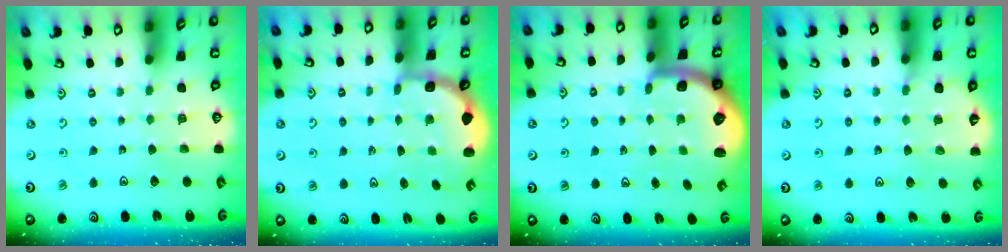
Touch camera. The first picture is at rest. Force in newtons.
{"total": 2.5, "press": 1.9, "slide": 1.6}
{"total": 1.7, "press": 1.7, "slide": 0.4}
{"total": 5.2, "press": 4.8, "slide": 1.8}